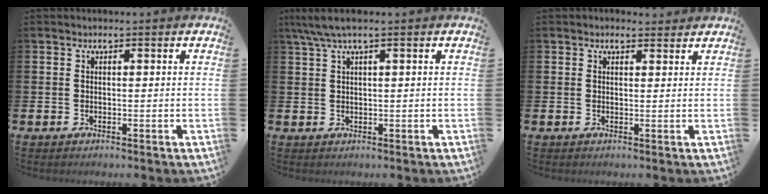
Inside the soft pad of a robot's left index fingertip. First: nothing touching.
{"total": 3.0, "force": [1.7, 0.2, 2.4], "torque": [-0.054, 0.004, 0.032]}
{"total": 1.3, "force": [1.2, 0.4, 0.1], "torque": [0.004, 0.000, 0.020]}